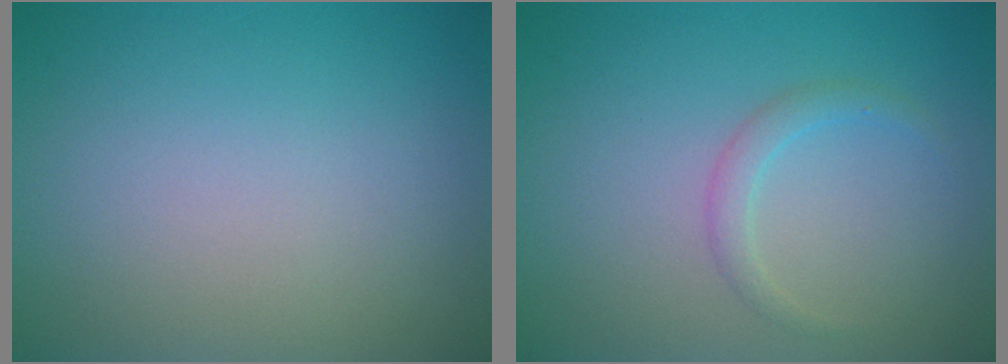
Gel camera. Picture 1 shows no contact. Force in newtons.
{"total": 1.4, "press": 1.4, "slide": 0.1}